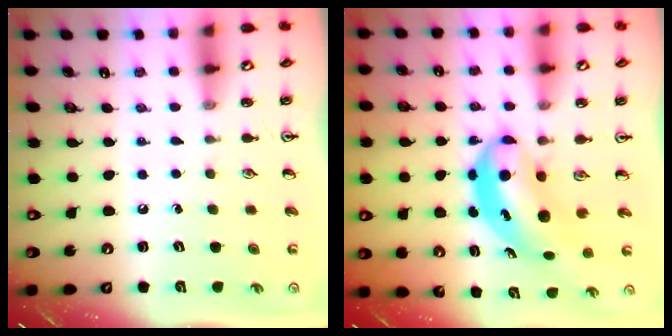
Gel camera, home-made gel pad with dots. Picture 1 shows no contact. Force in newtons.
{"total": 6.3, "press": 6.0, "slide": 1.8}